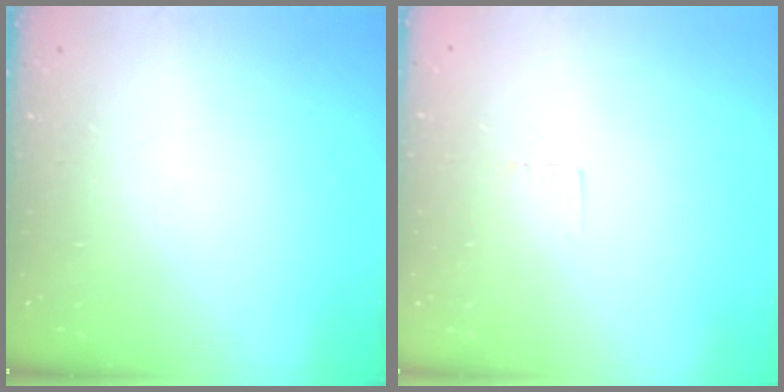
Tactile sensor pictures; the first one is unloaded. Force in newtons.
{"total": 2.3, "press": 2.3, "slide": 0.1}